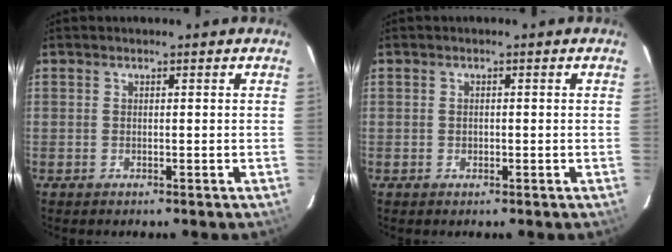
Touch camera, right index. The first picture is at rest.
{"total": 0.7, "force": [-0.1, 0.7, 0.1], "torque": [0.000, 0.001, 0.000]}